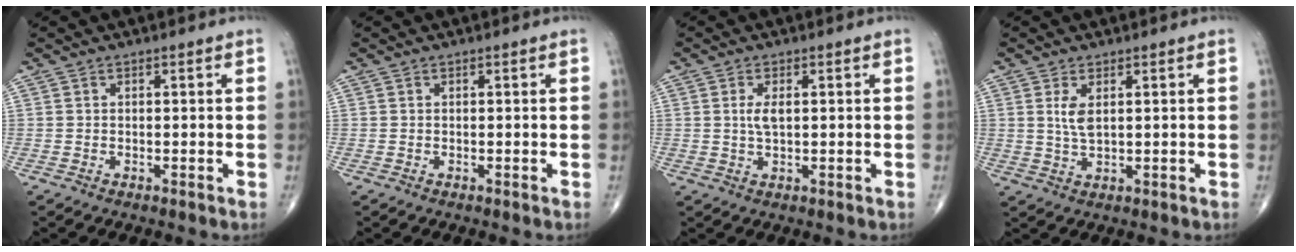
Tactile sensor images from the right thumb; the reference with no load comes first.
{"total": 0.0}
{"total": 3.0, "force": [0.5, 1.3, 2.6], "torque": [-0.053, -0.001, 0.011]}
{"total": 3.4, "force": [1.0, 1.3, 2.9], "torque": [-0.062, -0.006, 0.027]}